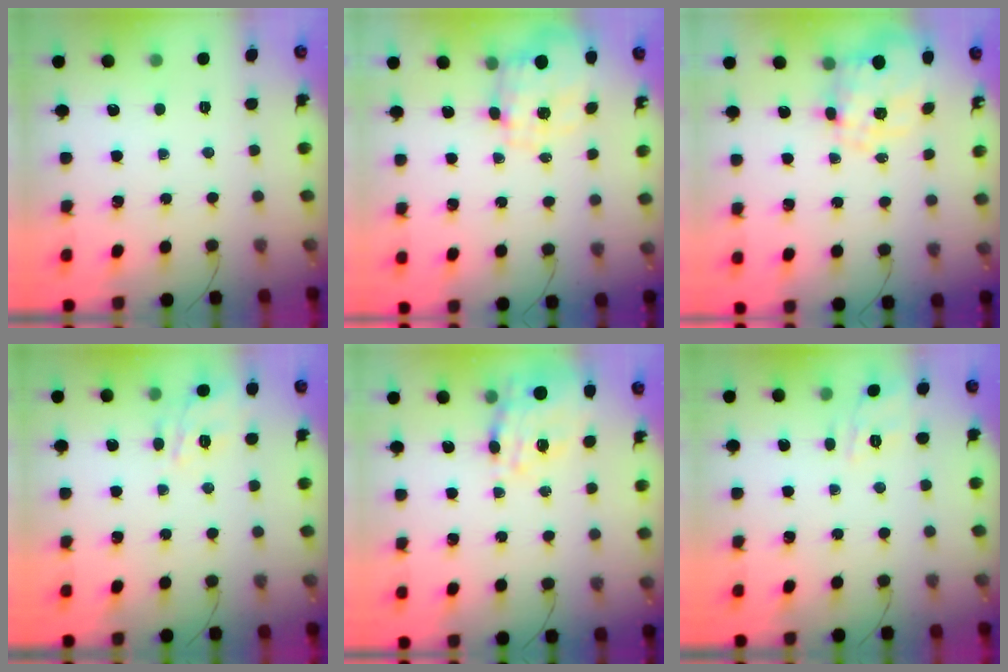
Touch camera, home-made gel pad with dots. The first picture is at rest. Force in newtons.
{"total": 3.7, "press": 3.4, "slide": 1.4}
{"total": 3.7, "press": 3.2, "slide": 1.9}
{"total": 11.2, "press": 11.2, "slide": 0.8}
{"total": 15.6, "press": 15.2, "slide": 3.4}
{"total": 5.3, "press": 5.0, "slide": 1.7}